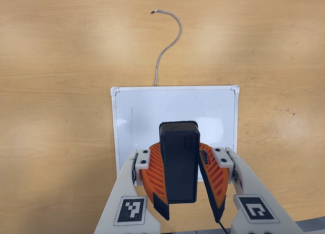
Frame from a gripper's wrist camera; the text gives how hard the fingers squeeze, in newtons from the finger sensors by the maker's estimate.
{"total": 9.6, "left": 9.4, "right": 9.7}